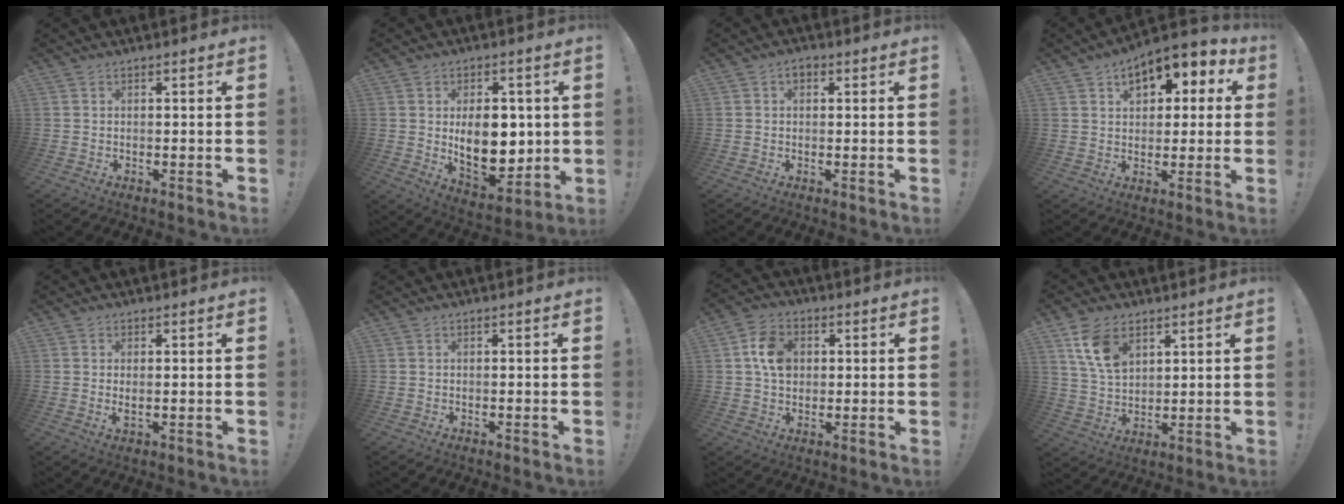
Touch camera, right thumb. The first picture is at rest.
{"total": 14.7, "force": [1.3, 9.7, 11.0], "torque": [-0.156, -0.020, 0.026]}
{"total": 2.3, "force": [0.7, 1.4, 1.7], "torque": [-0.029, 0.004, 0.013]}
{"total": 10.5, "force": [5.3, 6.5, 6.2], "torque": [-0.085, -0.026, 0.096]}
{"total": 2.0, "force": [0.7, 0.4, 1.8], "torque": [-0.027, -0.005, 0.010]}
{"total": 0.0}
{"total": 9.5, "force": [1.9, 7.5, 5.6], "torque": [-0.086, 0.015, 0.040]}
{"total": 10.9, "force": [5.8, 6.8, 6.3], "torque": [-0.118, -0.018, 0.112]}